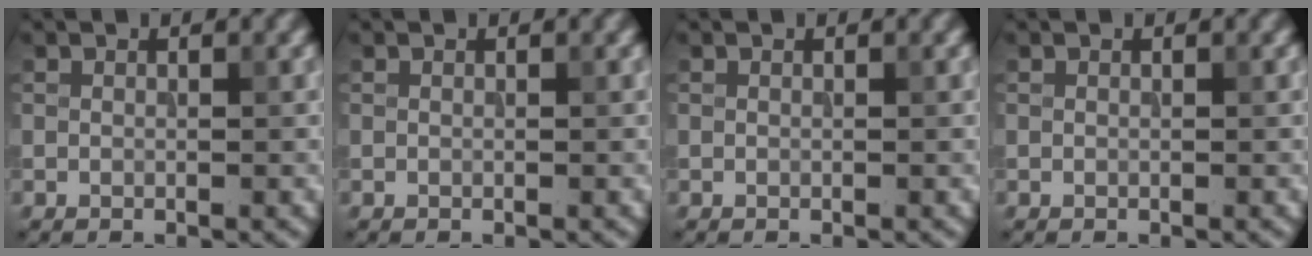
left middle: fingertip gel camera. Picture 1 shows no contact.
{"total": 0.0}
{"total": 0.0}
{"total": 0.0}